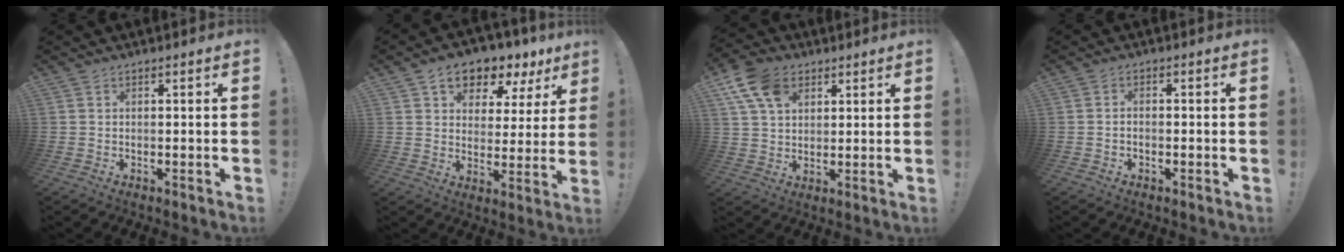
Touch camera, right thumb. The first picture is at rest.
{"total": 9.1, "force": [5.8, 5.7, 4.1], "torque": [-0.060, -0.042, 0.105]}
{"total": 12.5, "force": [5.9, 8.8, 6.7], "torque": [-0.121, -0.016, 0.115]}
{"total": 1.2, "force": [-0.8, 0.5, 0.7], "torque": [-0.011, 0.004, -0.015]}